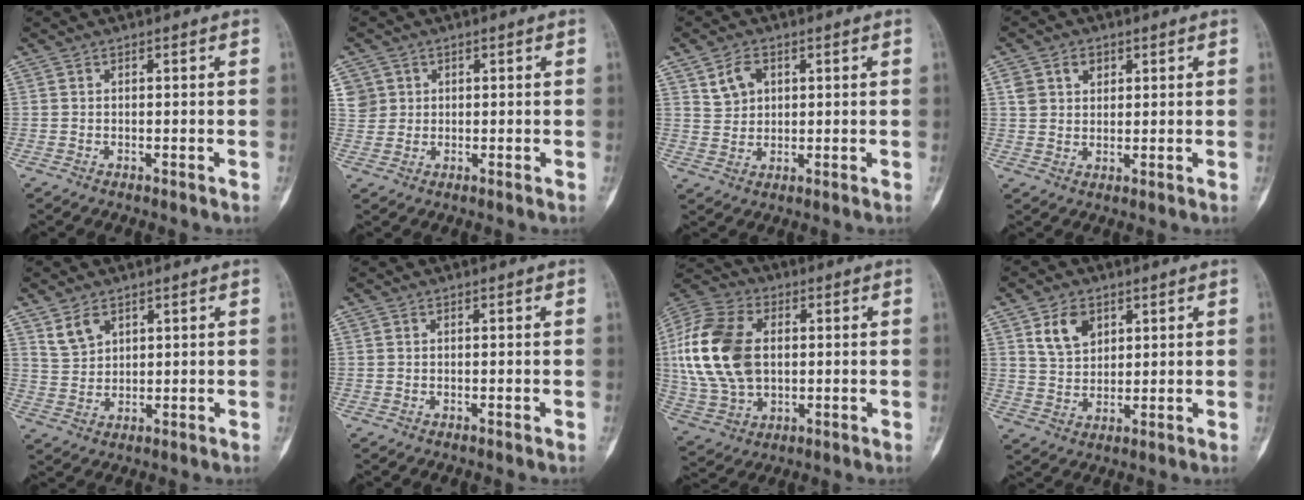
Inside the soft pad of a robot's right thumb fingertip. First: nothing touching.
{"total": 3.6, "force": [1.5, 3.3, 0.1], "torque": [0.024, -0.006, 0.026]}
{"total": 5.1, "force": [2.3, 3.6, 2.6], "torque": [-0.030, -0.008, 0.048]}
{"total": 5.1, "force": [2.4, 3.8, 2.4], "torque": [-0.020, -0.009, 0.046]}
{"total": 4.8, "force": [3.1, 2.9, 2.3], "torque": [-0.030, -0.015, 0.070]}
{"total": 0.0}
{"total": 20.0, "force": [2.4, 13.3, 14.8], "torque": [-0.302, 0.005, 0.048]}
{"total": 7.1, "force": [3.5, 4.8, 3.9], "torque": [-0.048, -0.019, 0.069]}